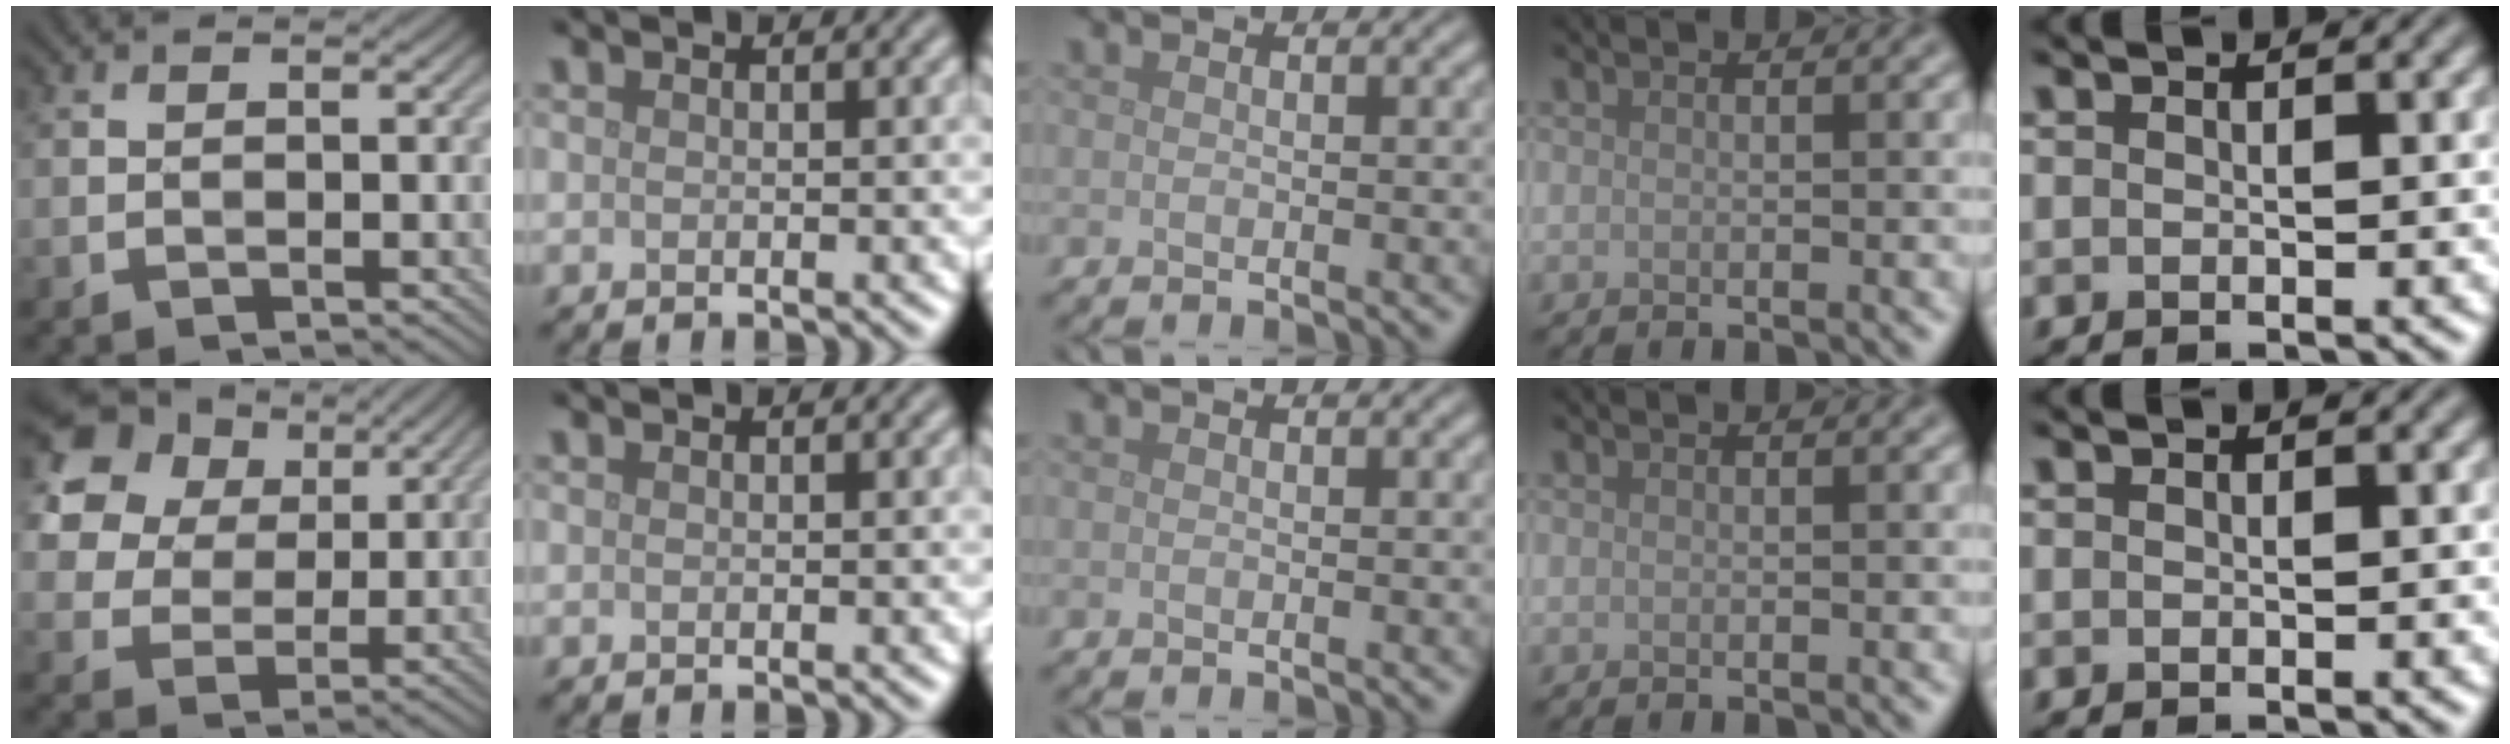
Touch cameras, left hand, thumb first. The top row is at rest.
{"thumb": {"total": 12.9, "force": [6.8, 9.2, 6.0], "torque": [-0.153, 0.039, 0.114]}}